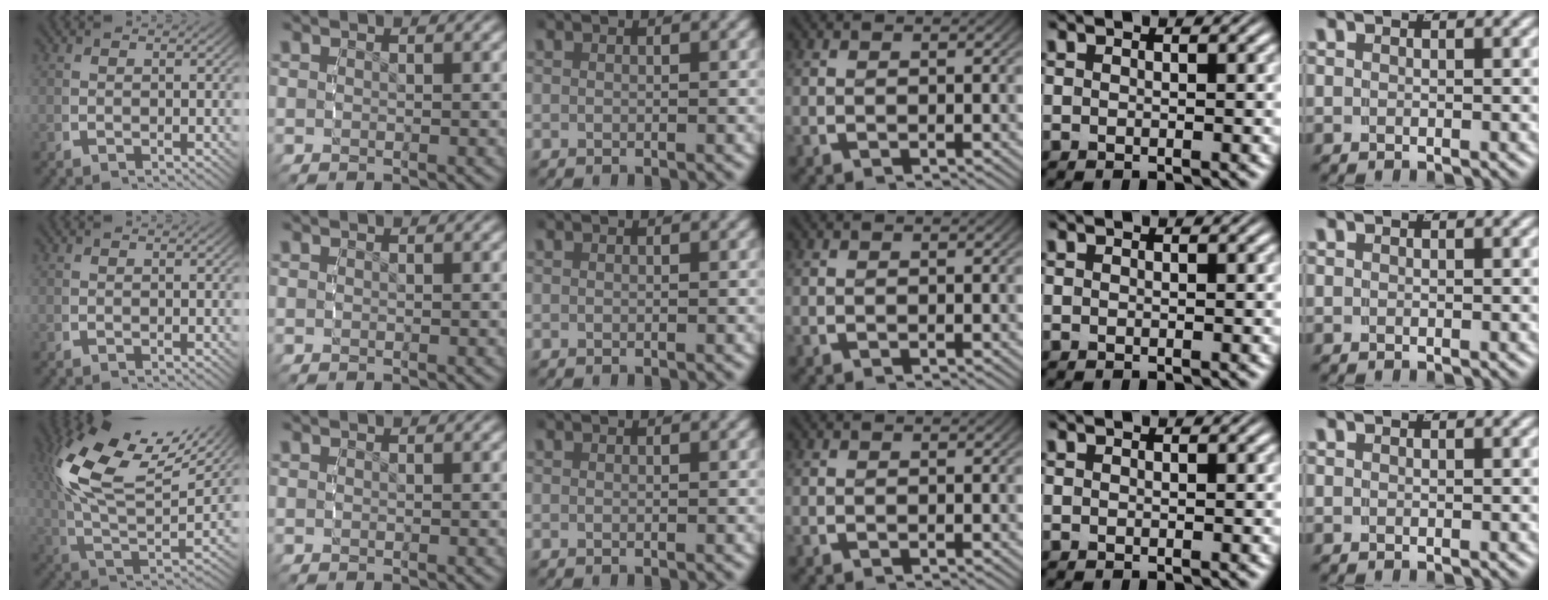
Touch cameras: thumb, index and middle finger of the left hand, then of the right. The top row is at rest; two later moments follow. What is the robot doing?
{"motion": "grasp_and_lifting", "object": "camera"}